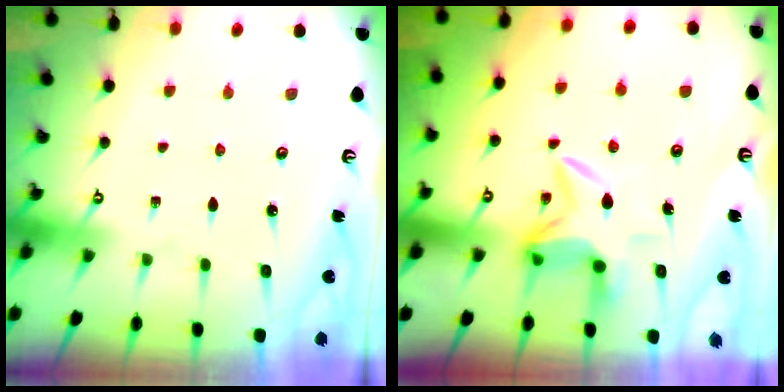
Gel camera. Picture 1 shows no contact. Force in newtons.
{"total": 6.9, "press": 6.9, "slide": 0.6}